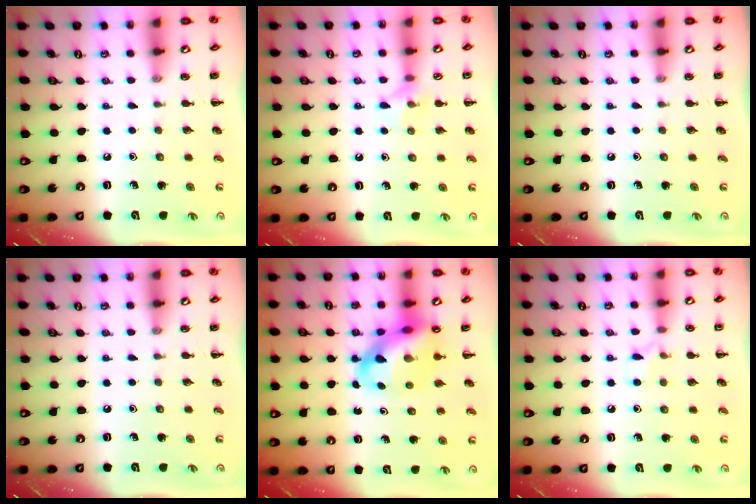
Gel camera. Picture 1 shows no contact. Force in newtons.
{"total": 7.9, "press": 7.7, "slide": 1.6}
{"total": 0.0}
{"total": 0.0}
{"total": 11.4, "press": 11.0, "slide": 3.2}
{"total": 5.0, "press": 4.7, "slide": 1.6}